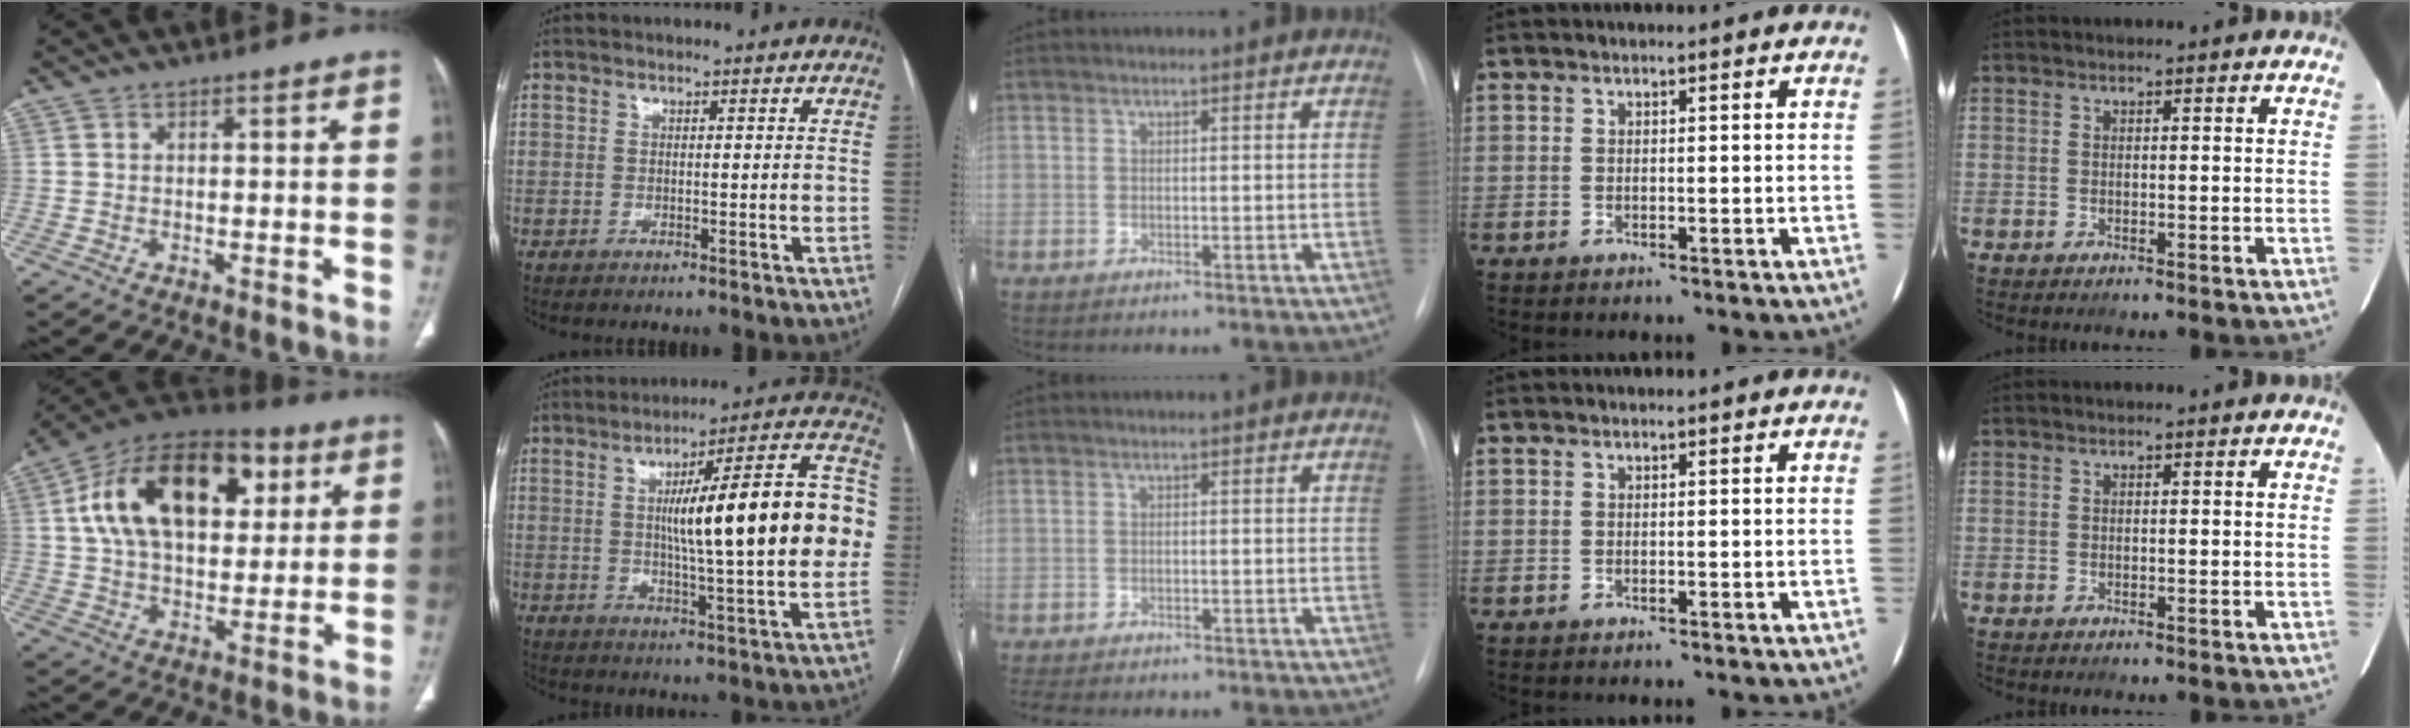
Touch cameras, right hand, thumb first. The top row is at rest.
{"thumb": {"total": 24.6, "force": [7.4, 14.6, 18.4], "torque": [-0.289, 0.015, 0.116]}, "index": {"total": 22.1, "force": [1.8, 2.4, 21.9], "torque": [-0.275, 0.036, 0.022]}, "middle": {"total": 6.0, "force": [-5.0, 1.7, 2.8], "torque": [-0.042, -0.004, -0.066]}}